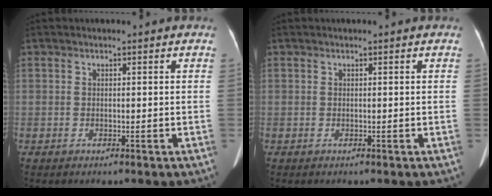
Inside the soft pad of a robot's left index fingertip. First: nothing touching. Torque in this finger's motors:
{"motor_torque": [-0.02, -0.02, 0.00, 0.00]}